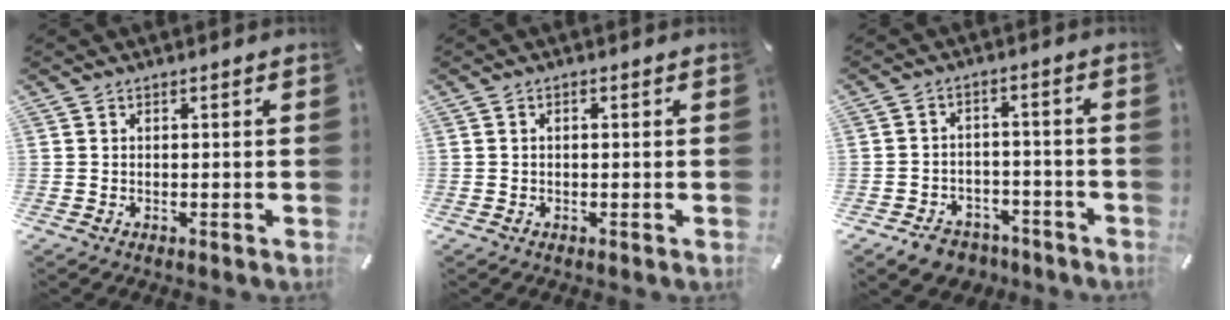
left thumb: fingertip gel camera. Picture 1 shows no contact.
{"total": 0.7, "force": [-0.1, 0.3, 0.6], "torque": [-0.011, 0.002, -0.002]}
{"total": 5.8, "force": [-4.2, 3.9, 1.4], "torque": [-0.017, 0.034, -0.074]}